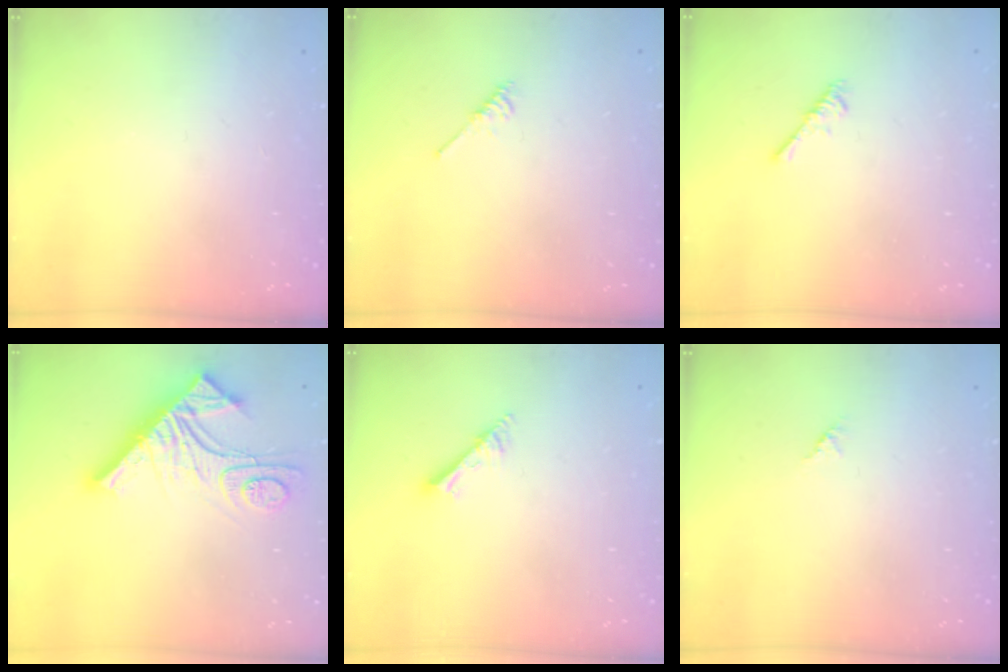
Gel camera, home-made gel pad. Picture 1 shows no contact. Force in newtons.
{"total": 2.1, "press": 2.1, "slide": 0.4}
{"total": 2.2, "press": 2.1, "slide": 0.5}
{"total": 16.3, "press": 16.3, "slide": 1.5}
{"total": 2.5, "press": 2.5, "slide": 0.2}
{"total": 1.2, "press": 1.2, "slide": 0.3}